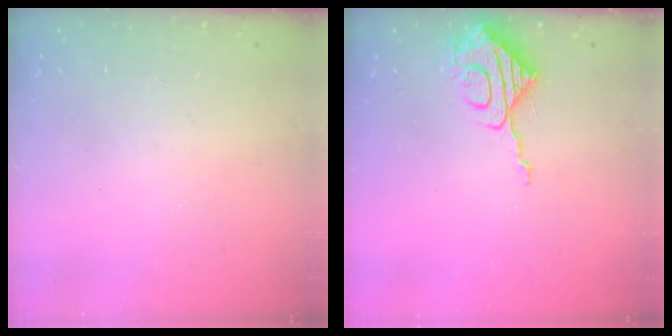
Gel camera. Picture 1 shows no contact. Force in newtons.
{"total": 9.7, "press": 9.7, "slide": 0.2}